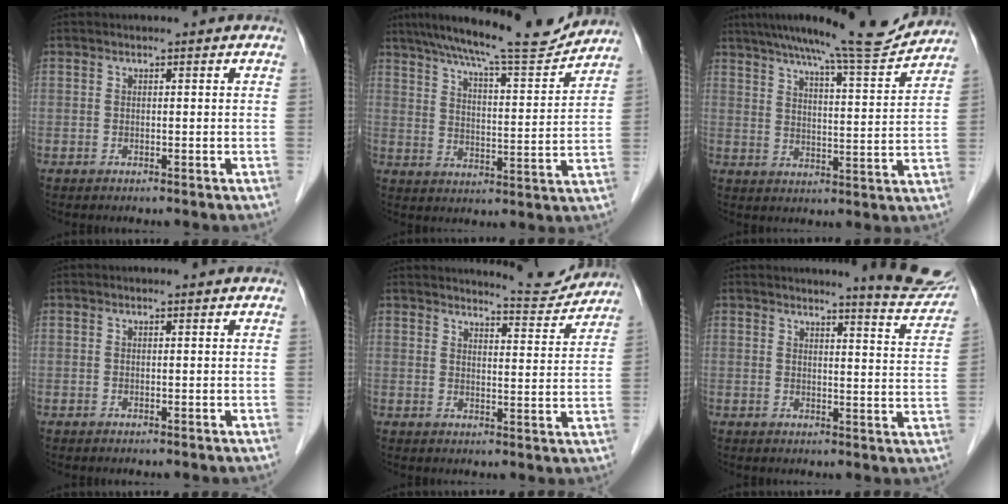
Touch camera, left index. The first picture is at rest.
{"total": 15.6, "force": [14.2, 0.7, 6.4], "torque": [-0.106, -0.004, 0.208]}
{"total": 15.1, "force": [13.7, 0.0, 6.2], "torque": [-0.096, -0.009, 0.193]}
{"total": 0.0}
{"total": 7.3, "force": [7.3, 0.1, 0.1], "torque": [-0.006, -0.017, 0.090]}
{"total": 8.8, "force": [8.5, 0.0, 2.4], "torque": [-0.023, -0.045, 0.085]}